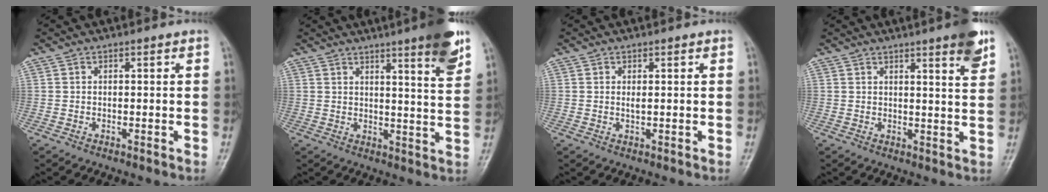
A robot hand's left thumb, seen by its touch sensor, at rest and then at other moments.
{"total": 9.7, "force": [6.2, 0.8, 7.5], "torque": [-0.090, -0.036, 0.079]}
{"total": 1.4, "force": [0.5, 0.5, 1.2], "torque": [-0.020, -0.002, 0.009]}
{"total": 6.4, "force": [4.1, 0.7, 4.8], "torque": [-0.056, -0.023, 0.052]}